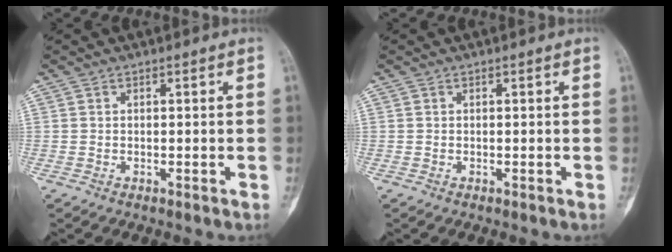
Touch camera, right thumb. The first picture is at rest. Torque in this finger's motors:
{"motor_torque": [0.69, 0.40, -0.04, -0.04, 0.03]}